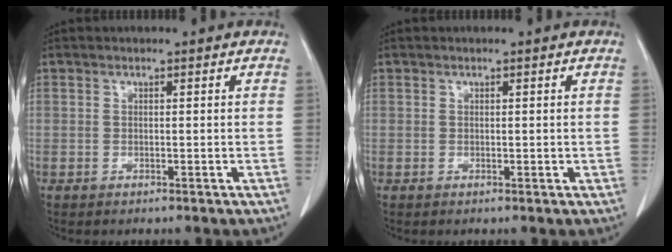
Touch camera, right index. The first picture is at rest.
{"total": 0.6, "force": [0.1, 0.4, 0.4], "torque": [-0.003, 0.001, 0.006]}